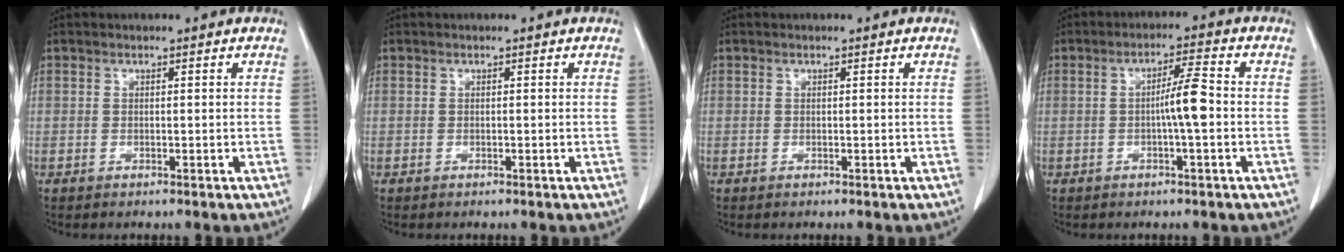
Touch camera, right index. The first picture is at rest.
{"total": 0.0}
{"total": 0.0}
{"total": 4.9, "force": [-0.5, 0.0, 4.9], "torque": [-0.075, 0.010, -0.006]}